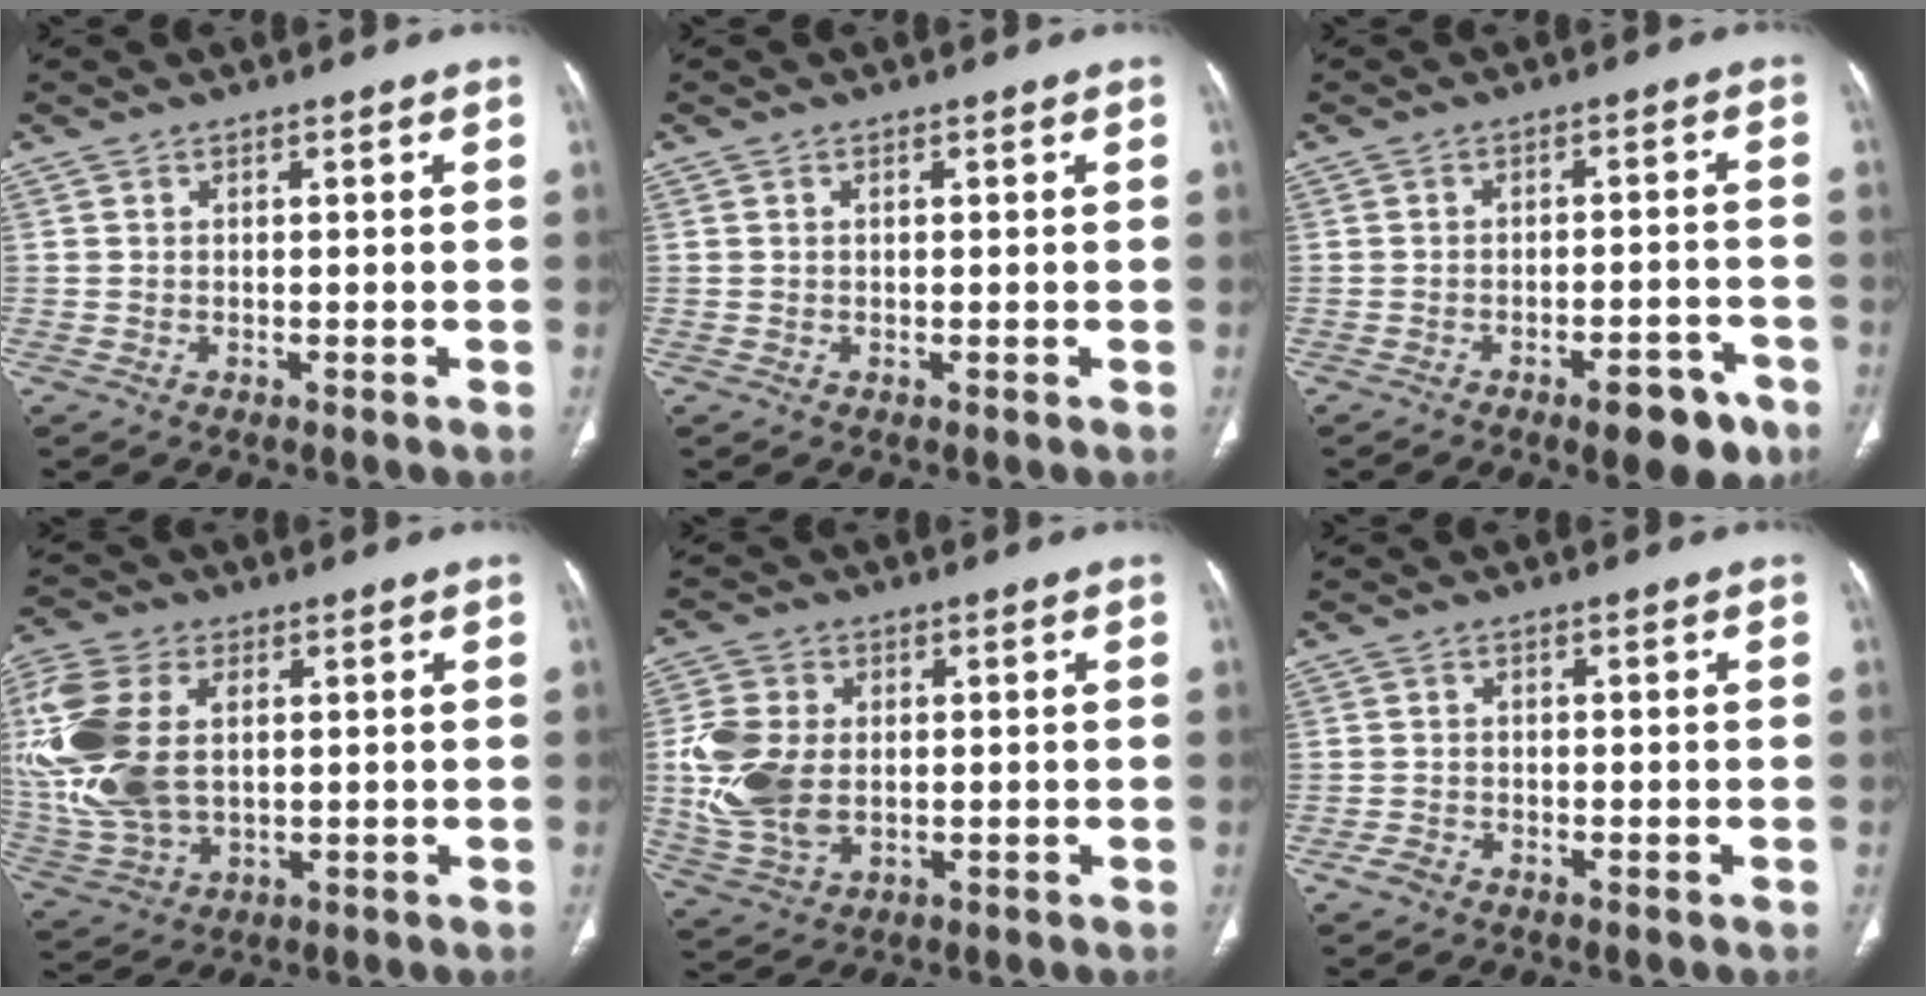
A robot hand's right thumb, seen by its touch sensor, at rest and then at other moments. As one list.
[{"total": 0.0}, {"total": 7.7, "force": [-4.6, 2.9, 5.4], "torque": [-0.054, 0.023, -0.059]}, {"total": 19.0, "force": [2.5, 11.6, 14.8], "torque": [-0.354, -0.003, 0.054]}, {"total": 11.6, "force": [0.2, 8.0, 8.5], "torque": [-0.180, -0.001, 0.014]}, {"total": 1.7, "force": [-1.3, 0.9, 0.7], "torque": [-0.016, 0.002, -0.026]}]